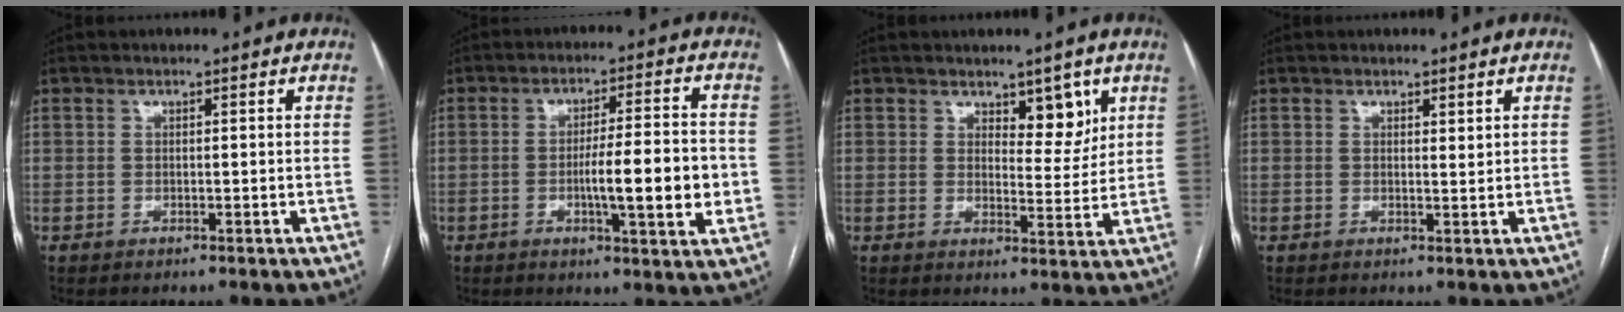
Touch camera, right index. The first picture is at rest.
{"total": 10.8, "force": [-1.8, 1.0, 10.6], "torque": [-0.164, -0.001, -0.031]}
{"total": 5.2, "force": [3.1, 2.3, 3.5], "torque": [-0.039, -0.006, 0.045]}
{"total": 0.9, "force": [0.7, 0.2, 0.6], "torque": [-0.008, -0.007, 0.011]}